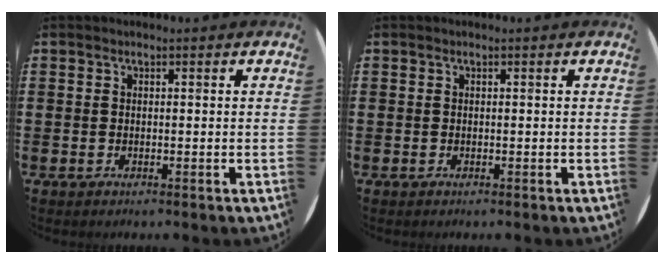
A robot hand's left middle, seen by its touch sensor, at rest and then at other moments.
{"total": 0.0}